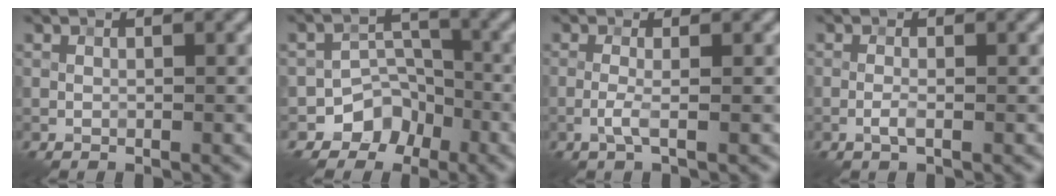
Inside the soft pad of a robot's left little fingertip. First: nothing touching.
{"total": 4.7, "force": [-2.9, 3.5, 1.1], "torque": [0.000, 0.011, -0.048]}
{"total": 1.6, "force": [-0.5, 0.2, 1.5], "torque": [-0.033, 0.002, -0.016]}
{"total": 1.1, "force": [-0.4, 0.2, 0.9], "torque": [-0.021, 0.000, -0.011]}